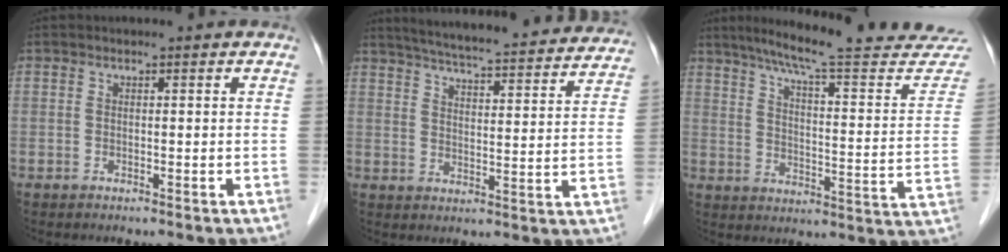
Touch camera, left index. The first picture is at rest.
{"total": 25.8, "force": [23.7, 3.1, 9.7], "torque": [-0.152, -0.022, 0.299]}
{"total": 26.8, "force": [24.2, 1.6, 11.4], "torque": [-0.161, -0.075, 0.303]}